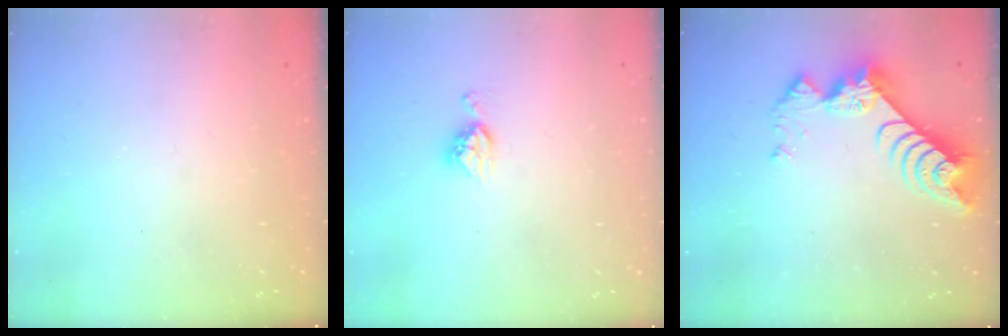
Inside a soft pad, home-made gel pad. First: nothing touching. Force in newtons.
{"total": 6.5, "press": 6.5, "slide": 0.4}
{"total": 9.3, "press": 9.3, "slide": 0.8}